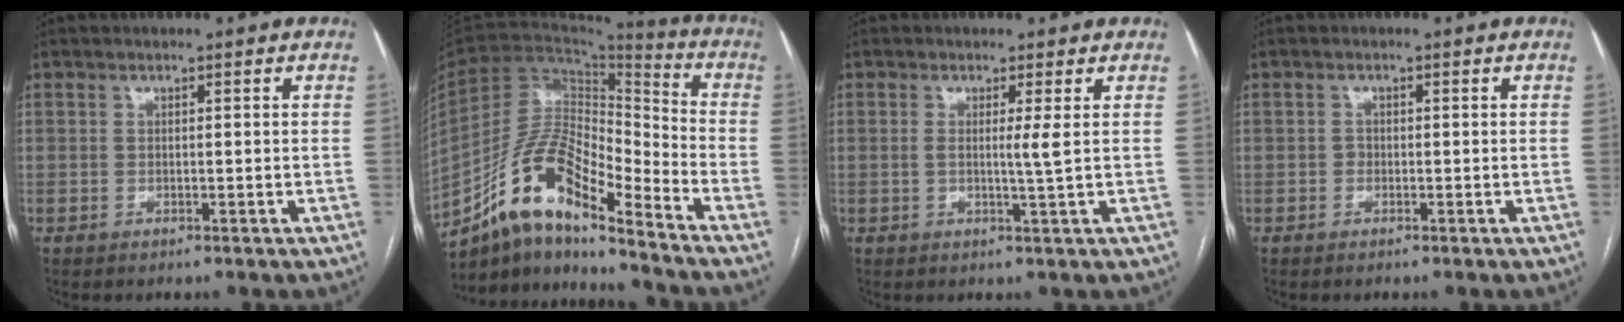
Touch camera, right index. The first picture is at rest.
{"total": 14.7, "force": [-10.8, 3.4, 9.5], "torque": [-0.180, 0.031, -0.193]}
{"total": 2.2, "force": [0.3, -0.6, 2.1], "torque": [-0.038, -0.004, 0.005]}
{"total": 0.7, "force": [-0.2, 0.7, 0.3], "torque": [0.001, 0.004, -0.007]}